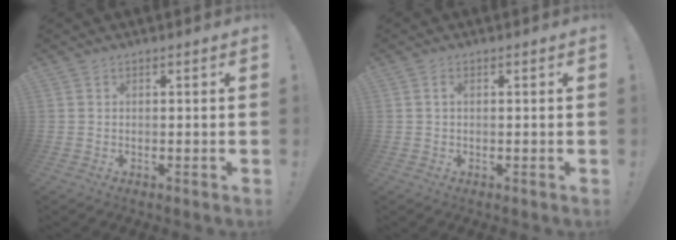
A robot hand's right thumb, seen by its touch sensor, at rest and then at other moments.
{"total": 1.2, "force": [0.2, 0.5, 1.0], "torque": [-0.017, 0.003, 0.002]}